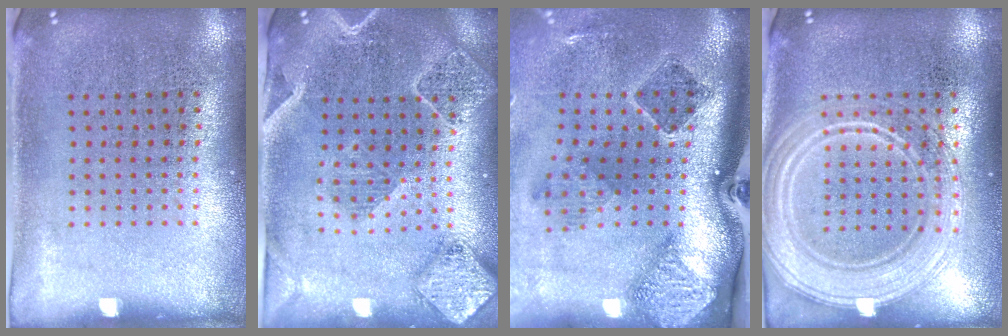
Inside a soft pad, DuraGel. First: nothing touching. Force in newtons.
{"total": 2.4, "press": 2.1, "slide": 1.0}
{"total": 2.5, "press": 1.7, "slide": 1.8}
{"total": 3.7, "press": 3.7, "slide": 0.5}